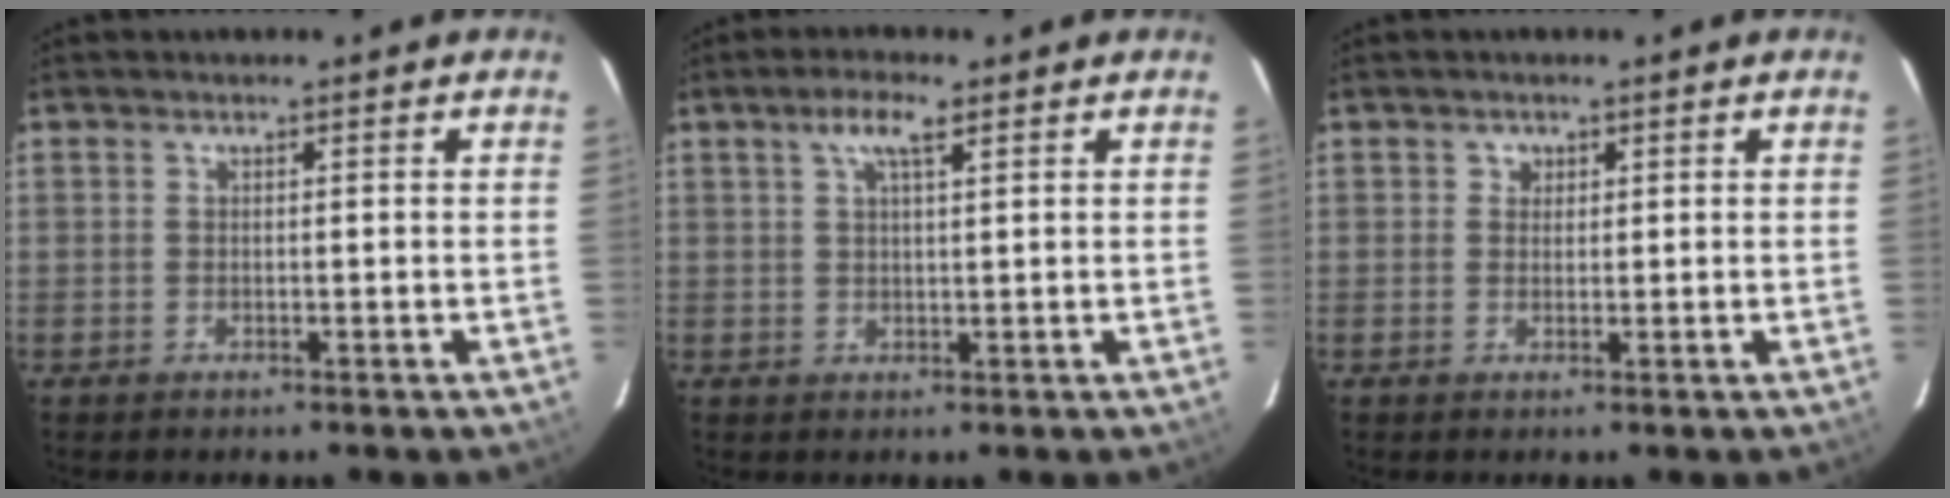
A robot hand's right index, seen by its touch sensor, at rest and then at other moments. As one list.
[{"total": 3.9, "force": [2.1, 1.0, 3.1], "torque": [-0.058, 0.011, 0.037]}, {"total": 1.5, "force": [0.4, 1.4, 0.1], "torque": [0.004, 0.005, 0.003]}]